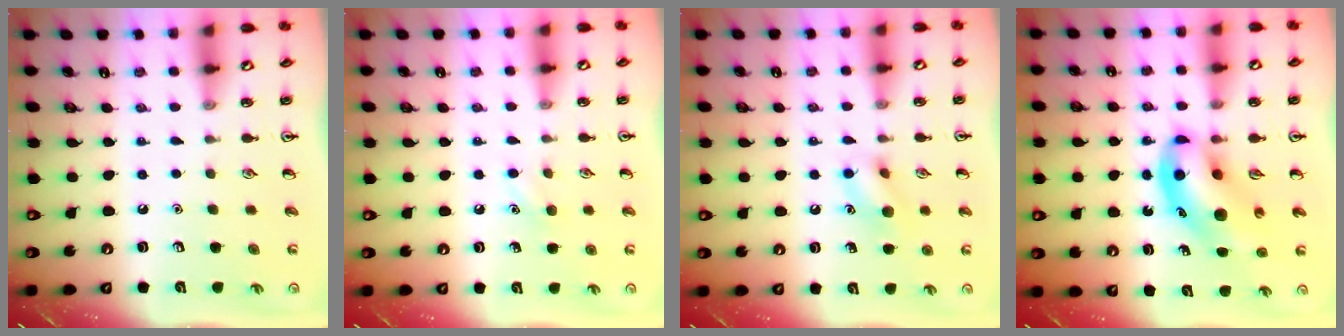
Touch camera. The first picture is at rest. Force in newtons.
{"total": 5.2, "press": 5.0, "slide": 1.6}
{"total": 10.0, "press": 10.0, "slide": 0.8}
{"total": 12.1, "press": 11.6, "slide": 3.3}